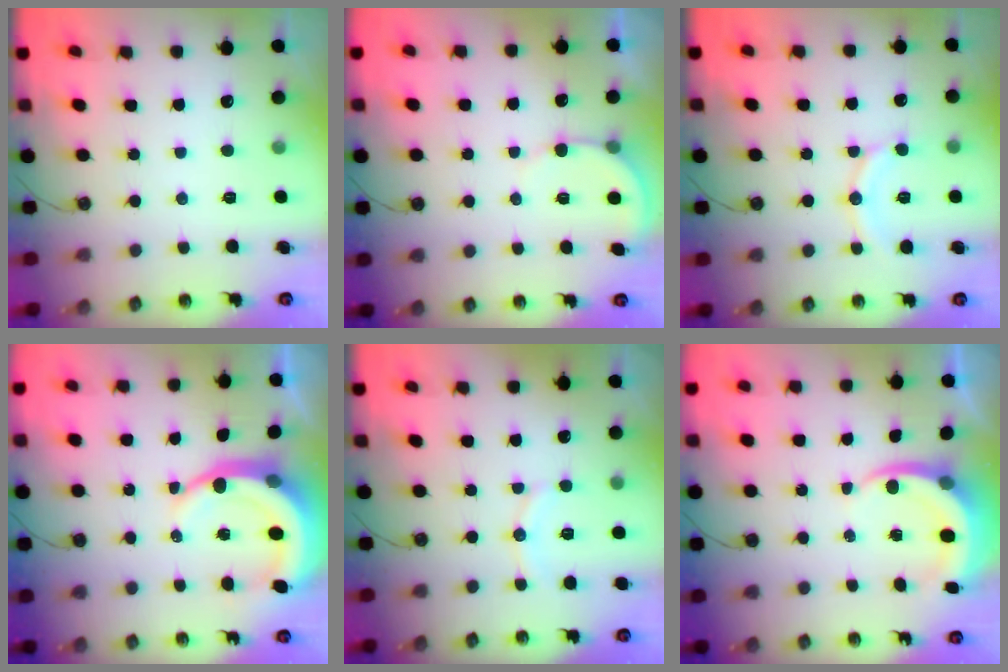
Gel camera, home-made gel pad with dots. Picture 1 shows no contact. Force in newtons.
{"total": 4.4, "press": 4.3, "slide": 1.0}
{"total": 10.5, "press": 10.5, "slide": 1.0}
{"total": 9.4, "press": 9.3, "slide": 1.2}
{"total": 6.7, "press": 6.4, "slide": 1.9}
{"total": 5.7, "press": 5.6, "slide": 0.7}